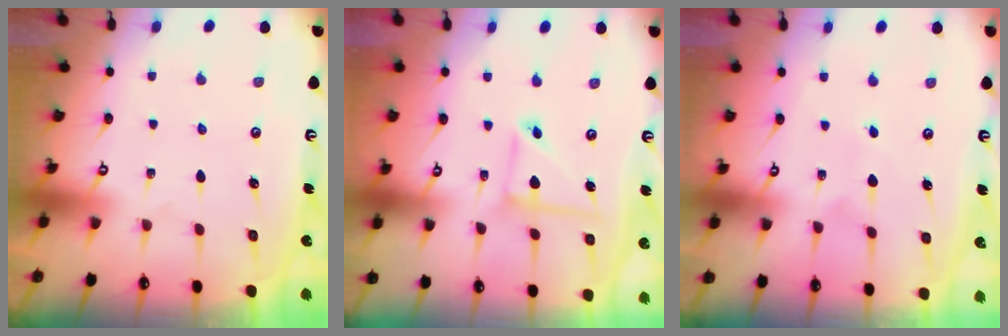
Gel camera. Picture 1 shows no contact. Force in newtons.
{"total": 6.6, "press": 6.6, "slide": 0.5}
{"total": 4.6, "press": 4.6, "slide": 0.4}